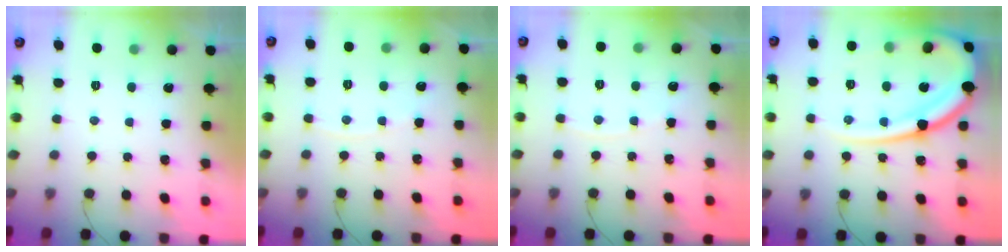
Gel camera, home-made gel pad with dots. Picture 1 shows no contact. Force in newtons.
{"total": 4.2, "press": 4.2, "slide": 0.6}
{"total": 4.2, "press": 4.2, "slide": 0.6}
{"total": 20.0, "press": 19.9, "slide": 2.1}